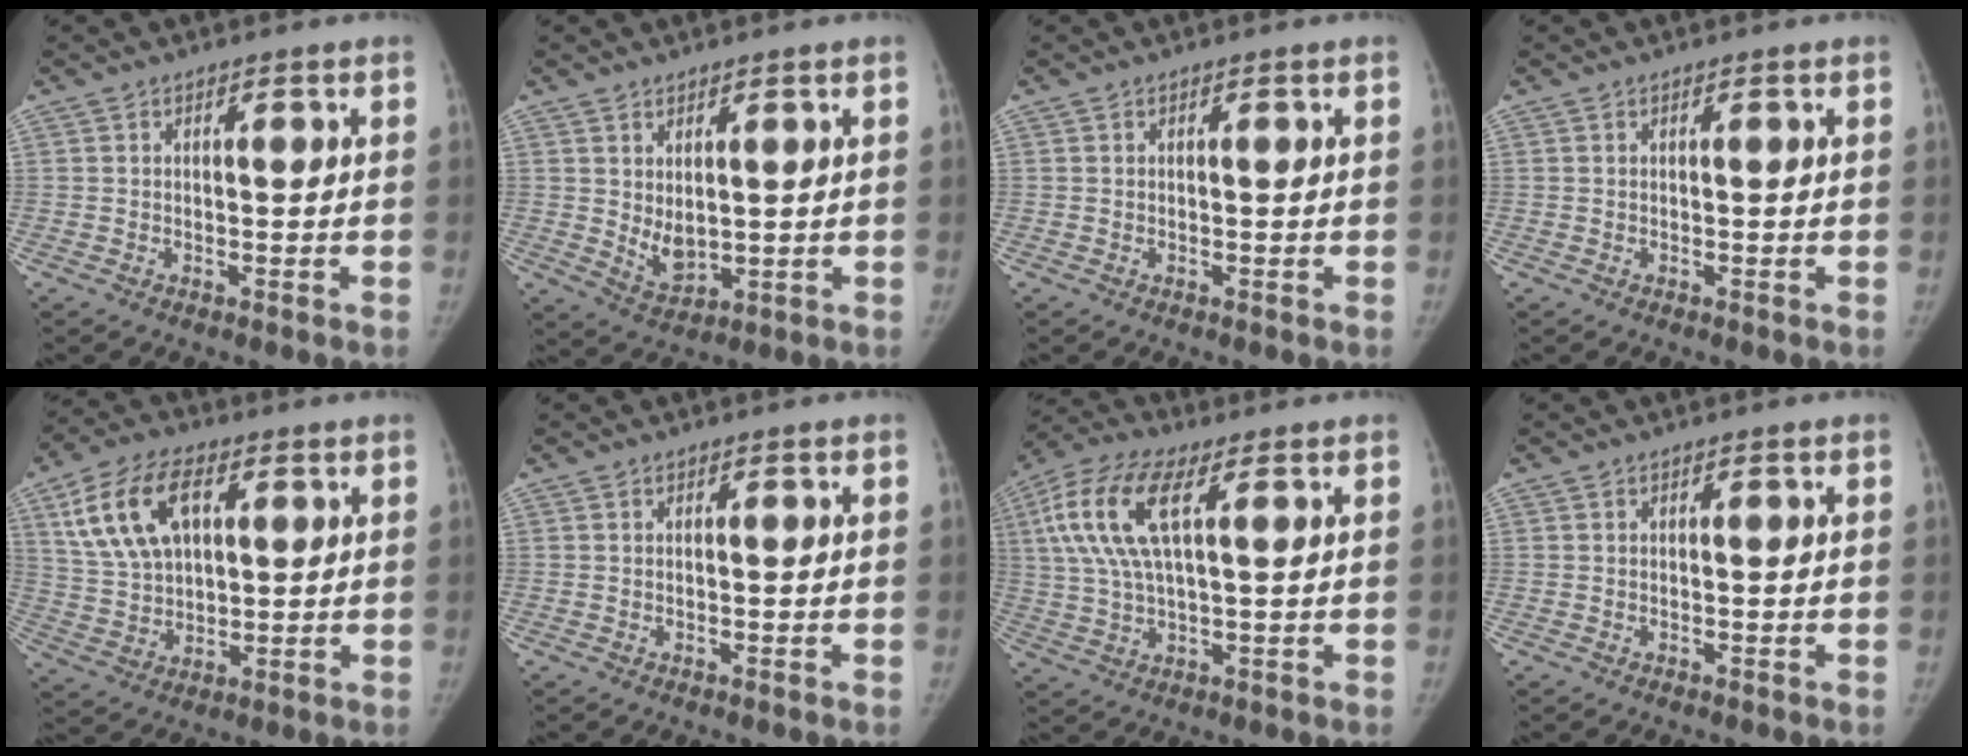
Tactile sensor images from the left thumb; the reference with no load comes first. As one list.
[{"total": 4.9, "force": [1.0, 3.1, 3.7], "torque": [-0.051, -0.019, 0.034]}, {"total": 0.0}, {"total": 0.0}, {"total": 14.4, "force": [5.4, 8.6, 10.2], "torque": [-0.178, -0.003, 0.106]}, {"total": 0.0}, {"total": 13.7, "force": [4.2, 5.5, 11.8], "torque": [-0.265, 0.015, 0.079]}, {"total": 0.0}]